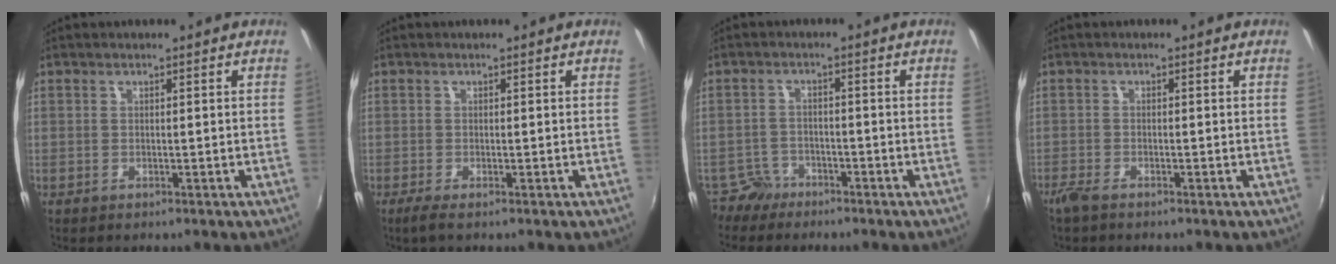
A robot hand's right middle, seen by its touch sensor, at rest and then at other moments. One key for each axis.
{"total": 1.4, "fx": -0.7, "fy": -0.2, "fz": 1.2, "tx": -0.024, "ty": -0.005, "tz": -0.015}
{"total": 3.8, "fx": -3.1, "fy": 2.2, "fz": -0.2, "tx": -0.003, "ty": 0.009, "tz": -0.061}
{"total": 2.3, "fx": -1.9, "fy": 0.5, "fz": 1.1, "tx": -0.030, "ty": -0.007, "tz": -0.039}